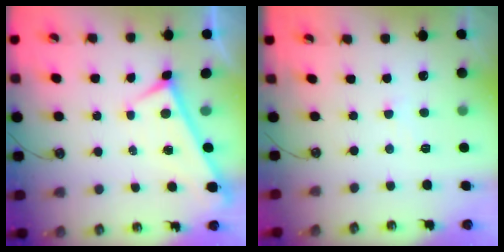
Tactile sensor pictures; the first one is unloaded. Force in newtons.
{"total": 1.4, "press": 1.3, "slide": 0.4}